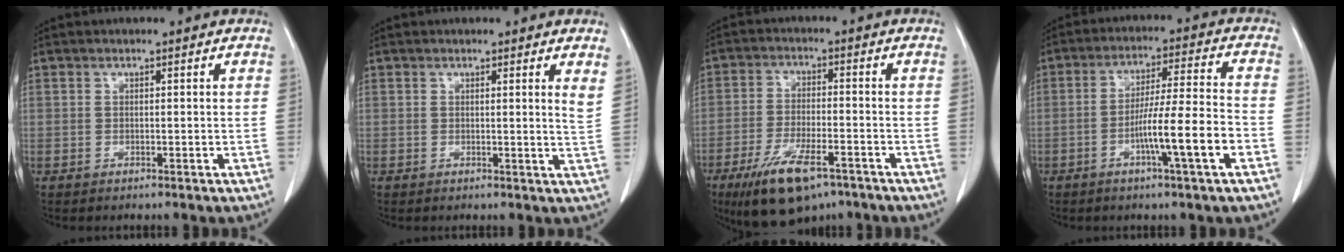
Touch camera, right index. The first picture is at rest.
{"total": 2.0, "force": [1.5, -0.3, 1.3], "torque": [-0.027, -0.012, 0.010]}
{"total": 11.6, "force": [-7.6, 3.7, 8.0], "torque": [-0.151, -0.017, -0.124]}
{"total": 10.4, "force": [-3.8, -0.6, 9.7], "torque": [-0.163, 0.004, -0.063]}